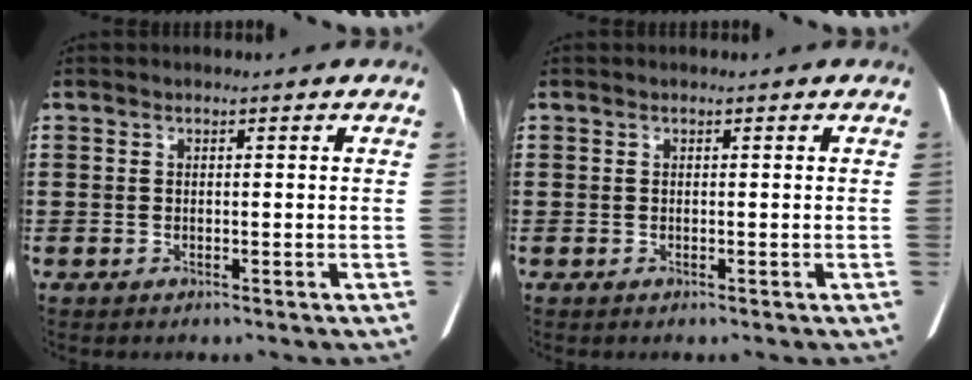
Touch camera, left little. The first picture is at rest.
{"total": 0.0}